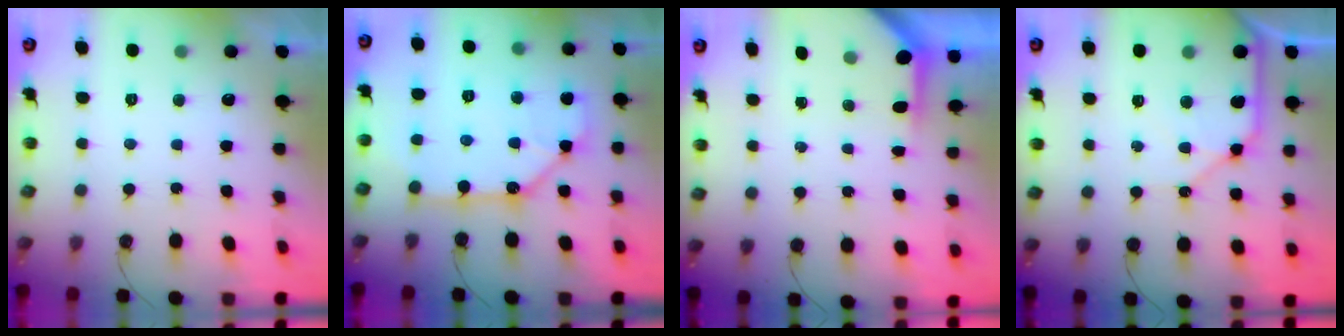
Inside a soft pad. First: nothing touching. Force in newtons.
{"total": 11.6, "press": 11.5, "slide": 1.5}
{"total": 3.3, "press": 3.3, "slide": 0.3}
{"total": 10.3, "press": 10.2, "slide": 1.2}